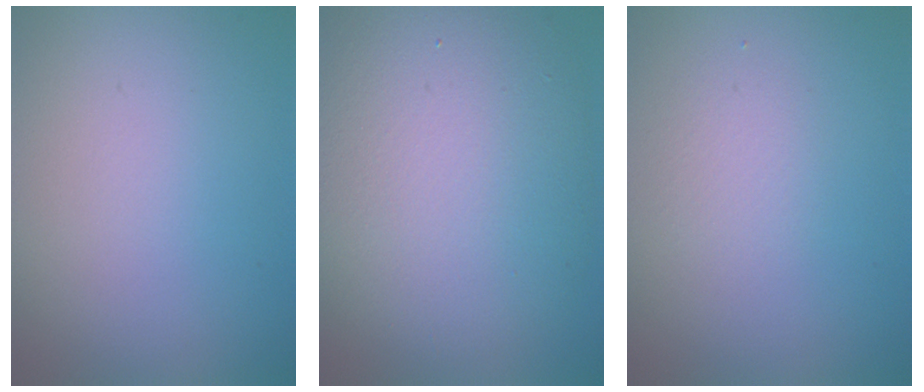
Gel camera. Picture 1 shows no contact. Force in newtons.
{"total": 11.5, "press": 11.4, "slide": 1.2}
{"total": 1.4, "press": 1.4, "slide": 0.1}